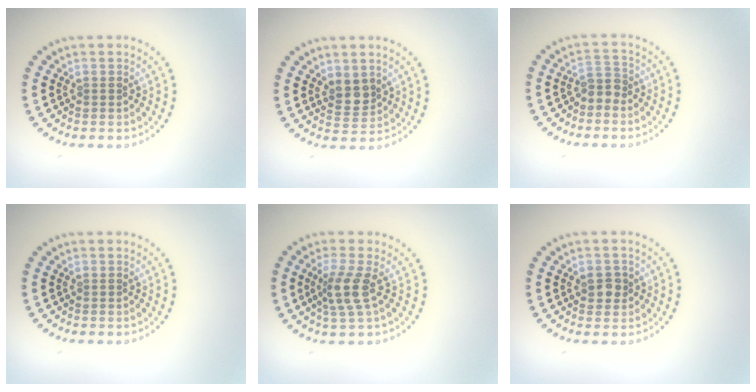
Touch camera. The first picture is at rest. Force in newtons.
{"total": 2.0, "press": 1.8, "slide": 0.9}
{"total": 1.8, "press": 1.4, "slide": 1.2}
{"total": 0.0}
{"total": 2.9, "press": 2.3, "slide": 1.8}
{"total": 1.7, "press": 1.7, "slide": 0.3}